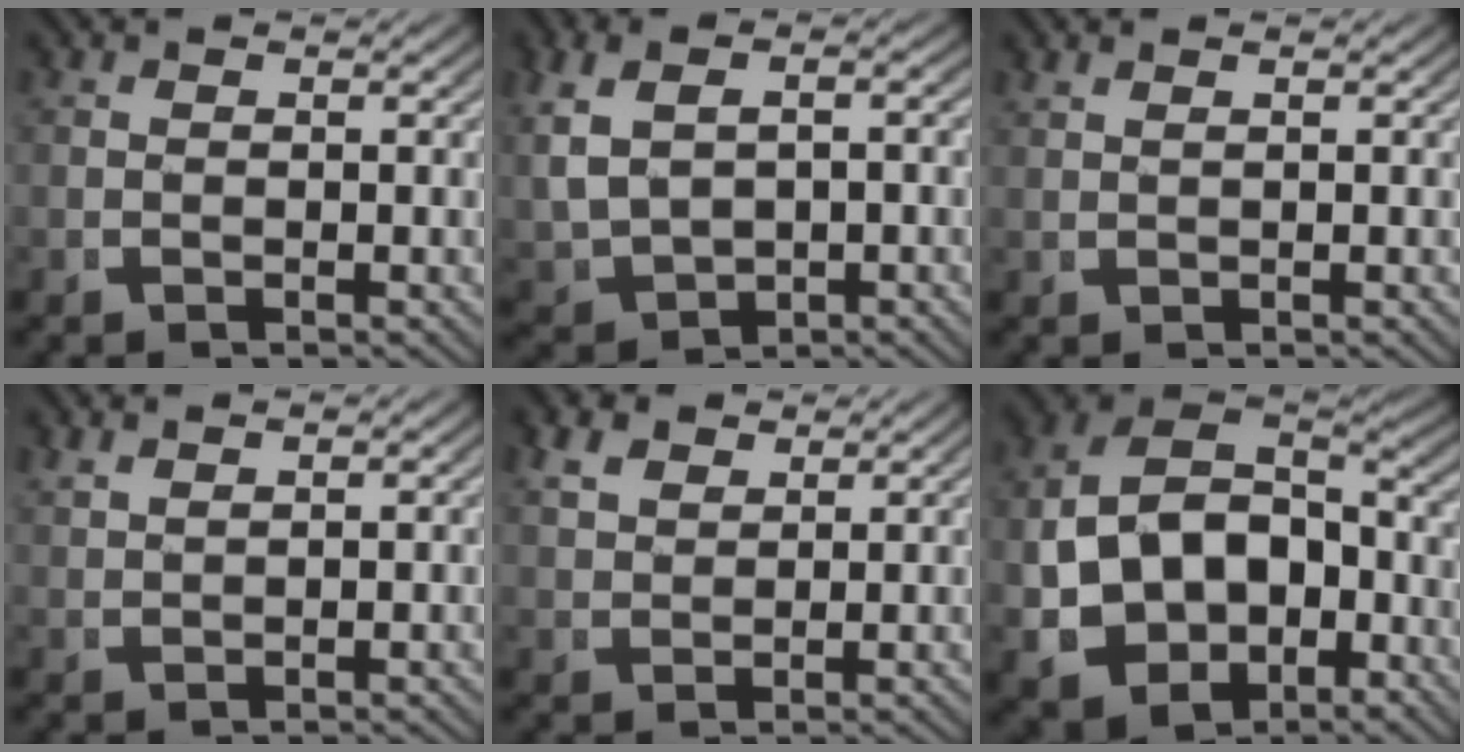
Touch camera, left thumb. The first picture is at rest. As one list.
[{"total": 6.2, "force": [0.3, 4.4, 4.3], "torque": [-0.110, -0.019, 0.028]}, {"total": 0.9, "force": [0.8, -0.3, 0.3], "torque": [-0.007, 0.003, 0.020]}, {"total": 1.6, "force": [1.6, -0.1, 0.3], "torque": [-0.004, 0.006, 0.039]}, {"total": 3.3, "force": [2.8, 1.2, 1.2], "torque": [-0.016, 0.004, 0.056]}, {"total": 14.5, "force": [-1.8, 11.2, 9.0], "torque": [-0.210, -0.052, -0.007]}]